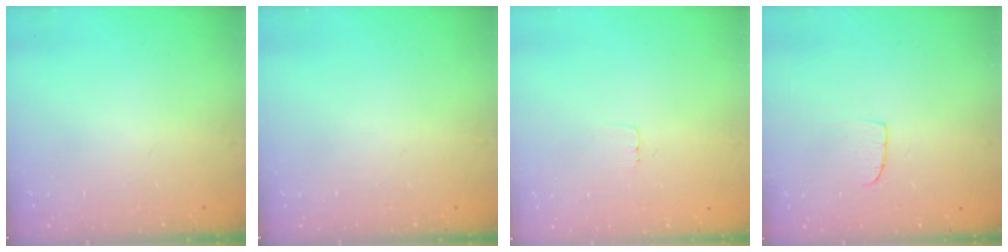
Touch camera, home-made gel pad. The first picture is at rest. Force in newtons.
{"total": 0.0}
{"total": 2.6, "press": 2.6, "slide": 0.1}
{"total": 5.5, "press": 5.5, "slide": 0.3}